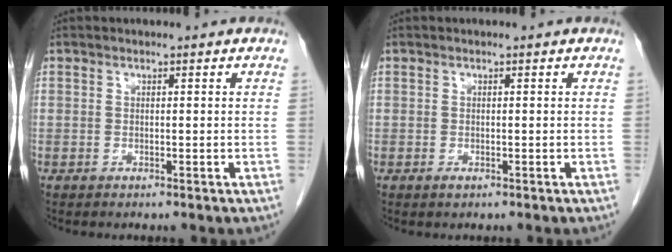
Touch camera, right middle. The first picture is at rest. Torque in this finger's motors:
{"motor_torque": [0.37, -0.33, -0.02, 0.00]}